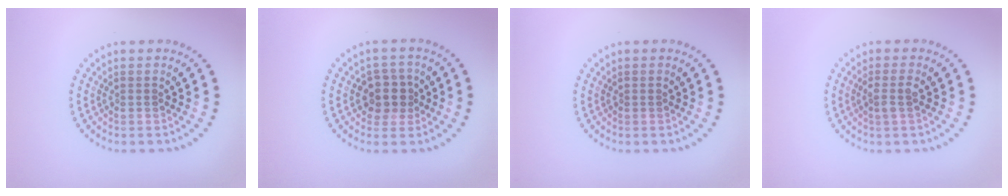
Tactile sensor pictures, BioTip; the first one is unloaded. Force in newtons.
{"total": 2.6, "press": 2.3, "slide": 1.2}
{"total": 0.0}
{"total": 1.4, "press": 1.1, "slide": 0.9}